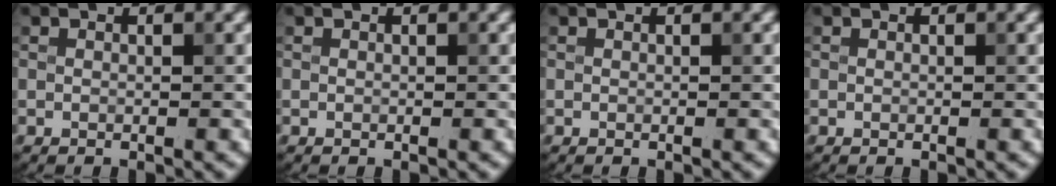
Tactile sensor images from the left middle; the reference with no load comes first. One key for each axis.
{"total": 0.0}
{"total": 0.0}
{"total": 0.0}